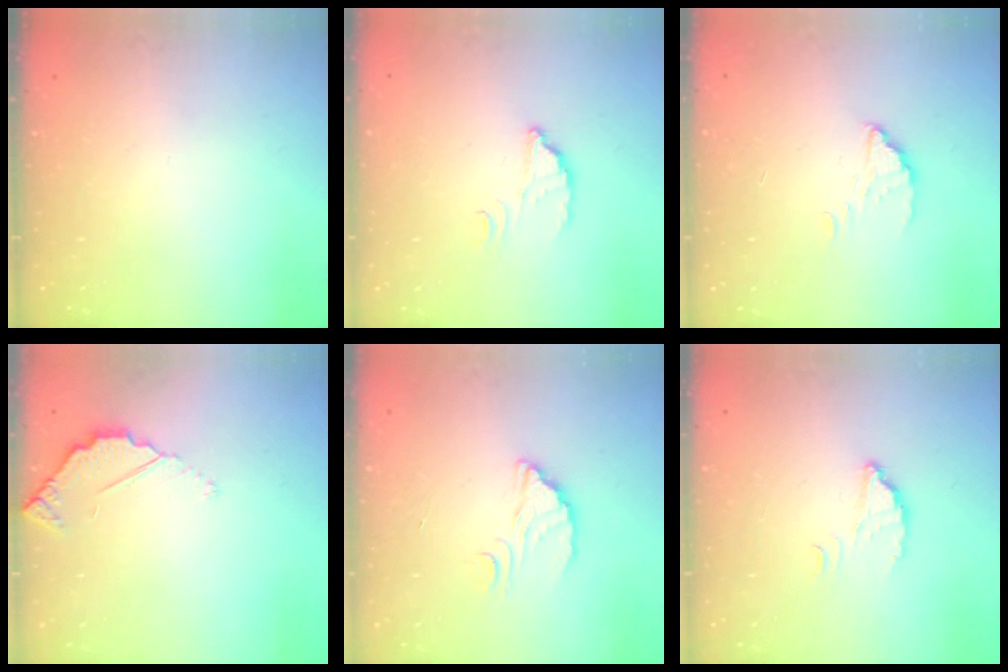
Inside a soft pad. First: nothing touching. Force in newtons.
{"total": 2.4, "press": 2.4, "slide": 0.3}
{"total": 2.2, "press": 2.2, "slide": 0.2}
{"total": 3.2, "press": 3.2, "slide": 0.3}
{"total": 2.9, "press": 2.9, "slide": 0.0}
{"total": 2.4, "press": 2.4, "slide": 0.2}